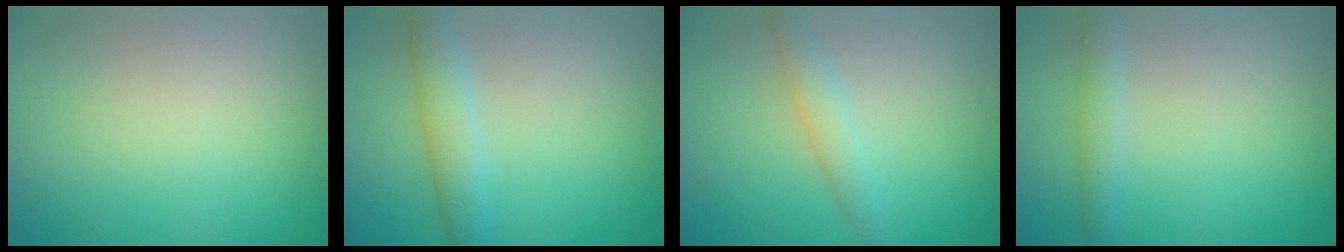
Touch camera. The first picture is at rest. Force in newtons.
{"total": 2.9, "press": 2.9, "slide": 0.1}
{"total": 1.9, "press": 1.9, "slide": 0.1}
{"total": 1.6, "press": 1.6, "slide": 0.0}